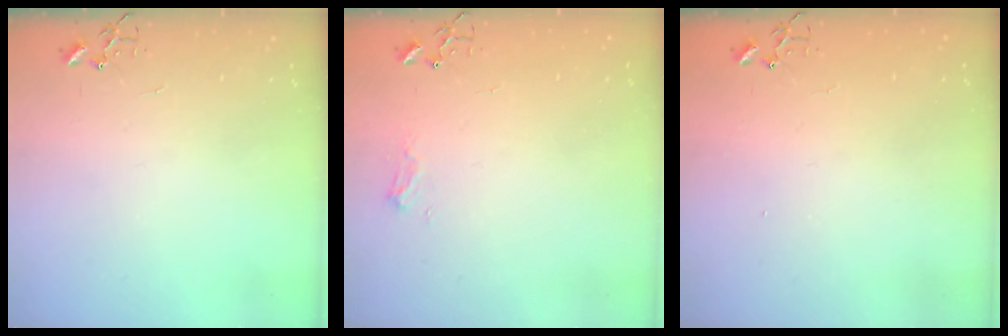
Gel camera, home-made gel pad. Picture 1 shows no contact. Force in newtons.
{"total": 6.0, "press": 6.0, "slide": 0.7}
{"total": 1.1, "press": 1.1, "slide": 0.1}